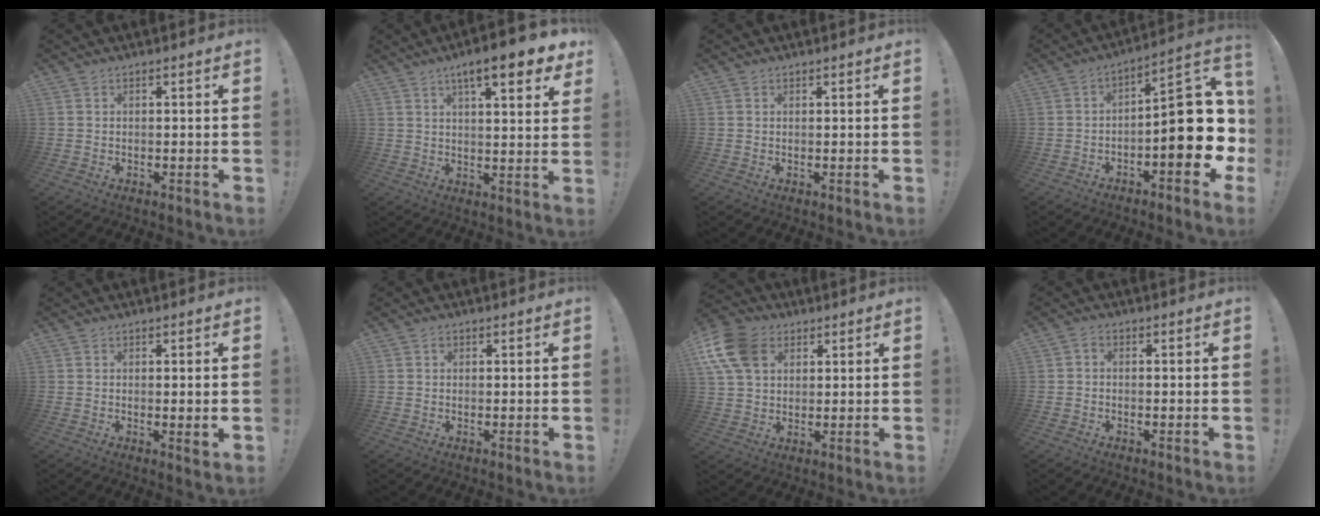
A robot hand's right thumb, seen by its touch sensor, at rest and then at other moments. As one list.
[{"total": 11.2, "force": [6.5, 2.3, 8.9], "torque": [-0.119, -0.038, 0.099]}, {"total": 0.5, "force": [0.4, 0.2, 0.1], "torque": [0.004, -0.002, 0.008]}, {"total": 18.3, "force": [-3.1, 6.9, 16.6], "torque": [-0.200, 0.018, -0.042]}, {"total": 2.1, "force": [0.5, -0.2, 2.1], "torque": [-0.022, -0.008, 0.005]}, {"total": 0.7, "force": [0.2, 0.7, 0.2], "torque": [0.000, 0.002, 0.002]}, {"total": 14.3, "force": [5.3, 10.5, 8.1], "torque": [-0.151, -0.018, 0.105]}, {"total": 1.1, "force": [-0.7, 0.6, 0.7], "torque": [-0.011, 0.004, -0.014]}]